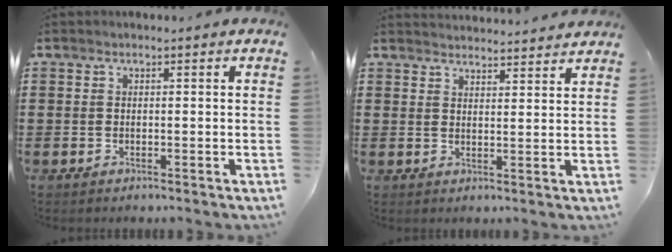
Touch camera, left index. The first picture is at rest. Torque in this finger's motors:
{"motor_torque": [-0.12, 0.27, 0.03, -0.01]}